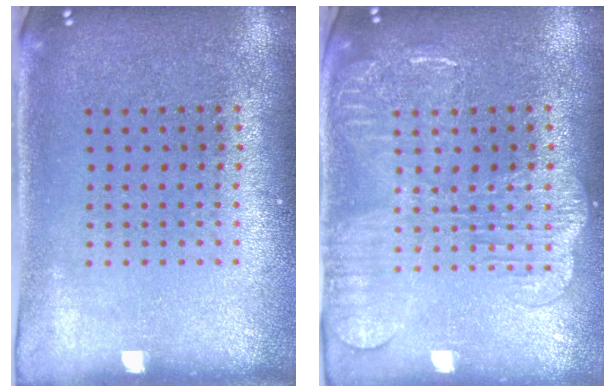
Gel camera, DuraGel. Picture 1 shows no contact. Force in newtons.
{"total": 2.0, "press": 2.0, "slide": 0.4}